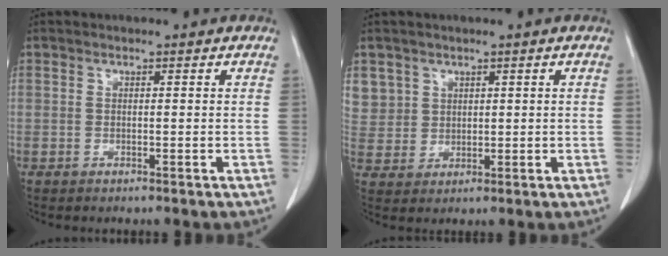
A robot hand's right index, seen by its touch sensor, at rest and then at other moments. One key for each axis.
{"total": 6.3, "fx": 3.2, "fy": 5.4, "fz": 0.3, "tx": -0.006, "ty": 0.007, "tz": 0.074}